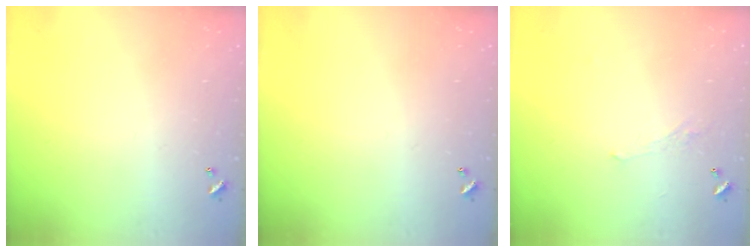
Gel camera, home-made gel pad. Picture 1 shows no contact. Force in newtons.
{"total": 0.0}
{"total": 1.7, "press": 1.6, "slide": 0.6}